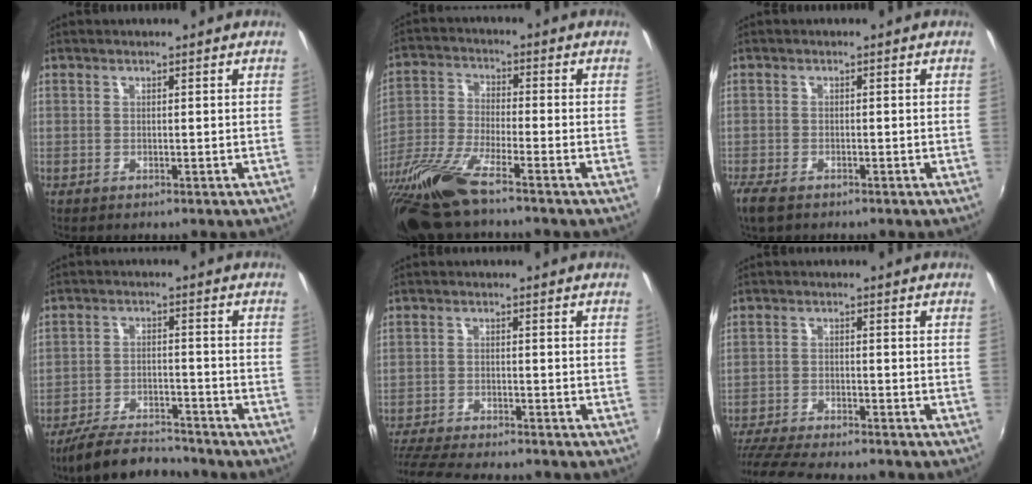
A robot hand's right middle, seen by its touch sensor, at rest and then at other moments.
{"total": 16.1, "force": [-12.5, 1.7, 10.1], "torque": [-0.220, -0.044, -0.241]}
{"total": 4.1, "force": [-3.1, 1.6, 2.1], "torque": [-0.055, -0.016, -0.062]}
{"total": 10.7, "force": [-9.8, 2.4, 3.7], "torque": [-0.096, -0.004, -0.161]}
{"total": 12.4, "force": [-11.1, 1.8, 5.2], "torque": [-0.125, -0.027, -0.187]}
{"total": 13.8, "force": [-12.2, 2.1, 6.1], "torque": [-0.140, -0.030, -0.204]}